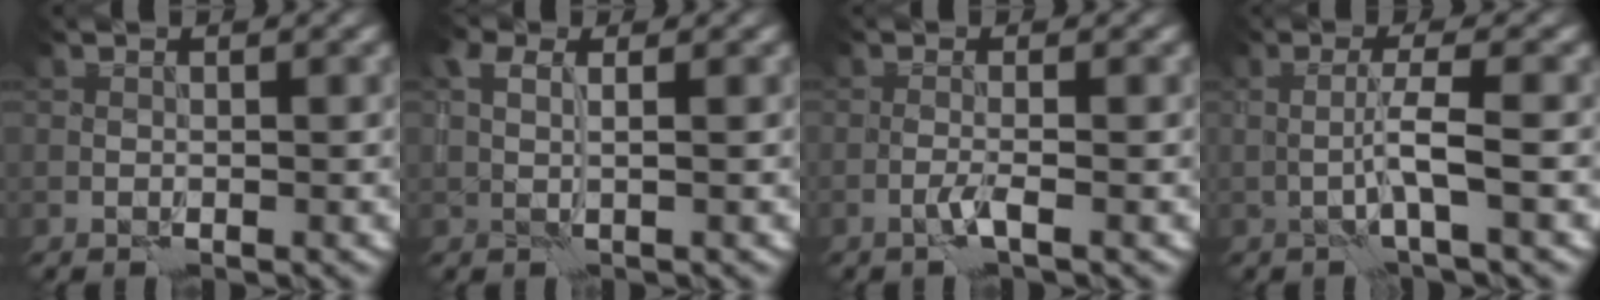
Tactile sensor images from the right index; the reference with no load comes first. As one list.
[{"total": 2.4, "force": [1.2, 1.1, 1.8], "torque": [-0.035, 0.008, 0.013]}, {"total": 1.1, "force": [-0.4, -0.2, 1.0], "torque": [-0.020, 0.003, -0.012]}, {"total": 2.7, "force": [-0.1, -0.2, 2.7], "torque": [-0.051, 0.003, -0.006]}]